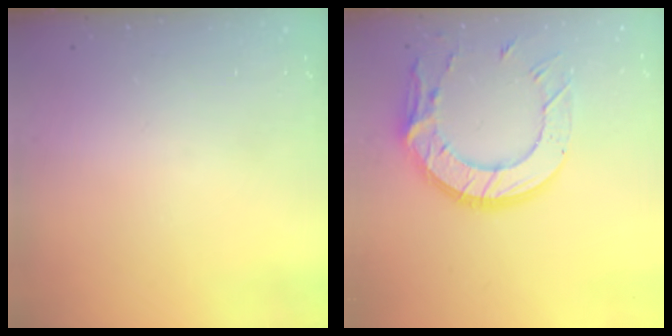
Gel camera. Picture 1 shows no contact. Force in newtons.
{"total": 17.3, "press": 17.2, "slide": 1.3}